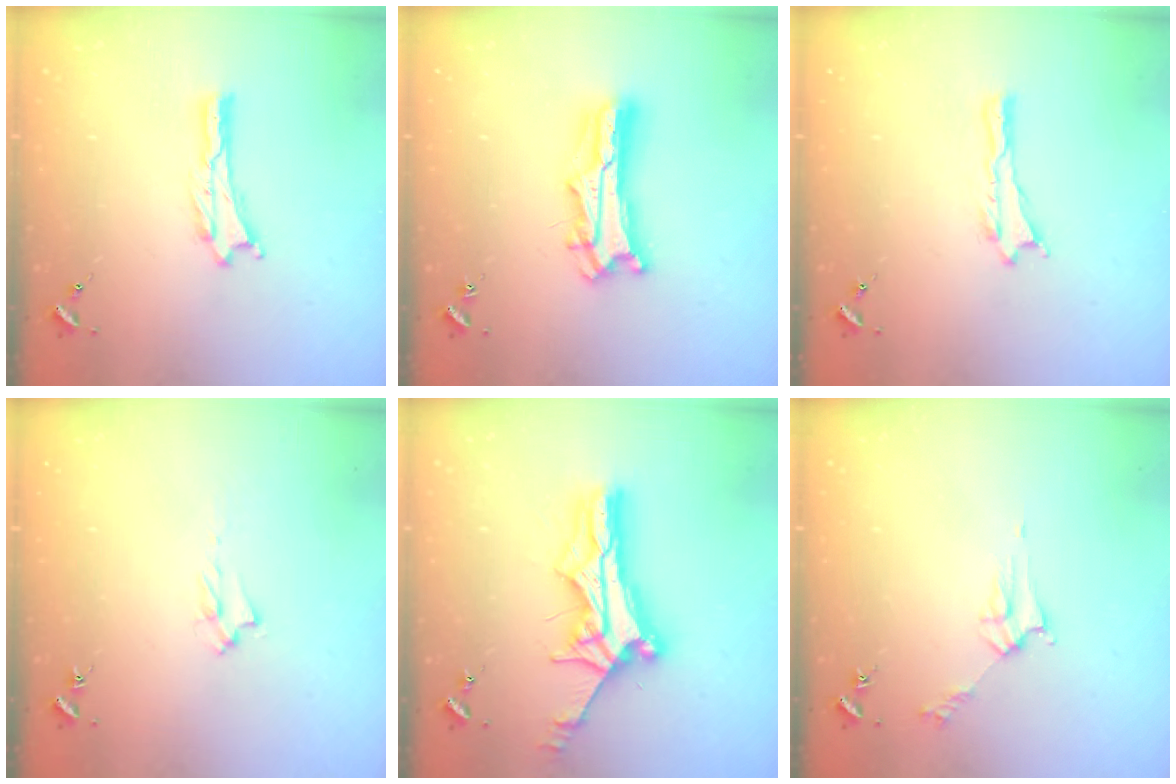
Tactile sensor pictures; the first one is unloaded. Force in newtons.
{"total": 7.6, "press": 7.5, "slide": 0.7}
{"total": 0.0}
{"total": 1.7, "press": 1.6, "slide": 0.3}
{"total": 10.9, "press": 10.8, "slide": 0.9}
{"total": 2.8, "press": 2.8, "slide": 0.3}